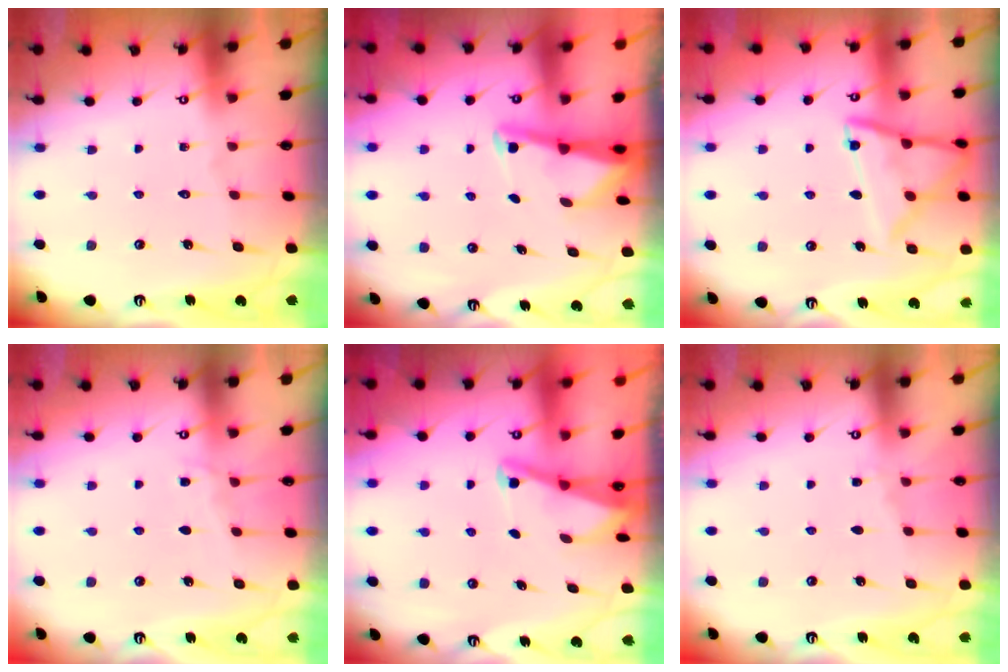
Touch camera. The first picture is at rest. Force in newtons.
{"total": 2.9, "press": 2.9, "slide": 0.3}
{"total": 13.1, "press": 13.1, "slide": 1.4}
{"total": 5.1, "press": 5.1, "slide": 0.5}
{"total": 2.0, "press": 2.0, "slide": 0.4}
{"total": 2.7, "press": 2.7, "slide": 0.4}